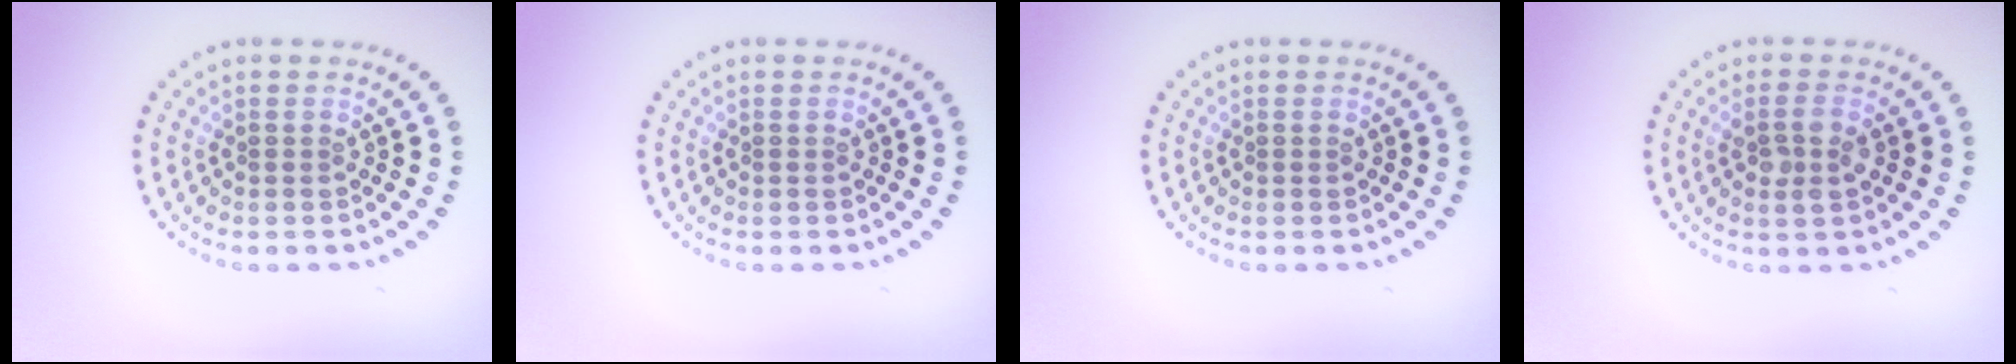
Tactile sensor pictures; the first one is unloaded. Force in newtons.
{"total": 0.0}
{"total": 0.0}
{"total": 2.2, "press": 2.1, "slide": 0.6}